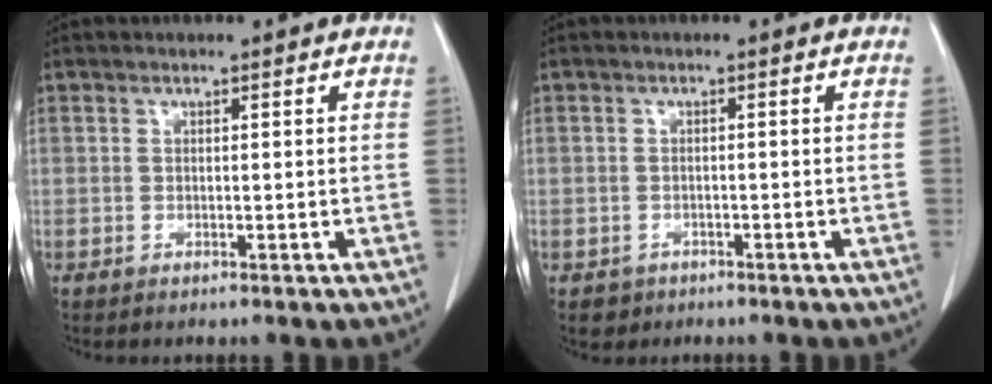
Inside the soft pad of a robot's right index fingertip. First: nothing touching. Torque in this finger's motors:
{"motor_torque": [-0.76, -0.69, -0.70, -0.21]}